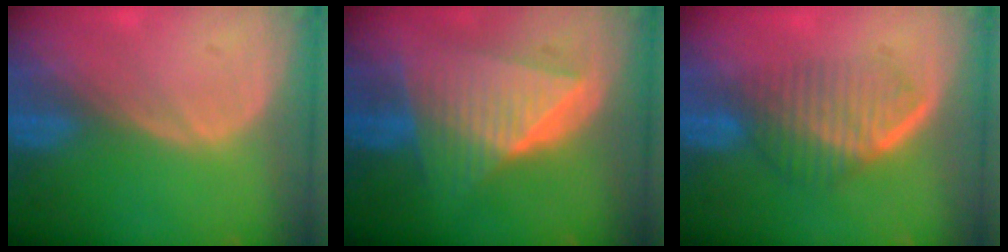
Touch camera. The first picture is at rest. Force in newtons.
{"total": 9.6, "press": 9.5, "slide": 0.6}
{"total": 6.9, "press": 6.0, "slide": 3.4}